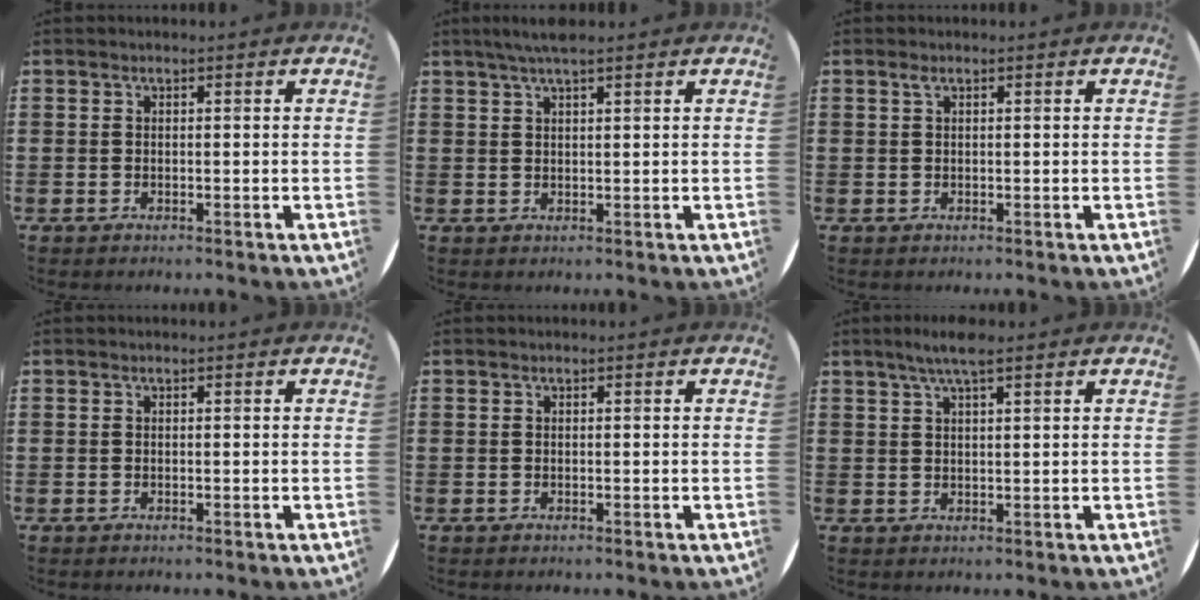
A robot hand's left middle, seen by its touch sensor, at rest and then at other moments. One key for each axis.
{"total": 2.6, "fx": 2.1, "fy": 0.1, "fz": 1.6, "tx": -0.034, "ty": 0.005, "tz": 0.037}
{"total": 0.7, "fx": 0.4, "fy": 0.3, "fz": 0.5, "tx": -0.002, "ty": -0.001, "tz": 0.006}
{"total": 0.0}
{"total": 0.0}
{"total": 3.6, "fx": 2.6, "fy": 0.4, "fz": 2.4, "tx": -0.051, "ty": 0.006, "tz": 0.046}